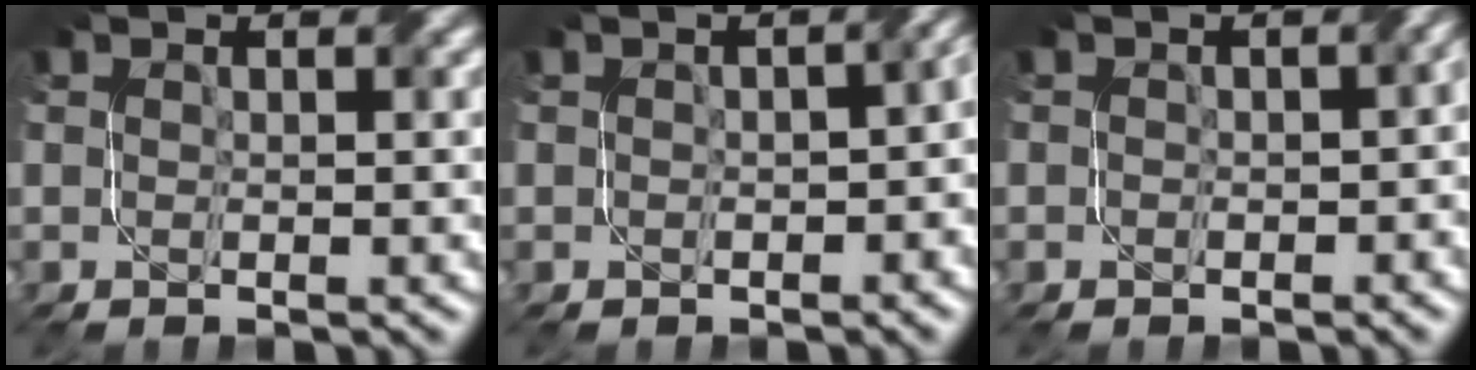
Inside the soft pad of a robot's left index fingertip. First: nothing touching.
{"total": 5.0, "force": [-0.2, 2.8, 4.1], "torque": [-0.019, 0.002, 0.002]}
{"total": 3.0, "force": [0.0, 2.0, 2.2], "torque": [-0.013, -0.003, 0.000]}